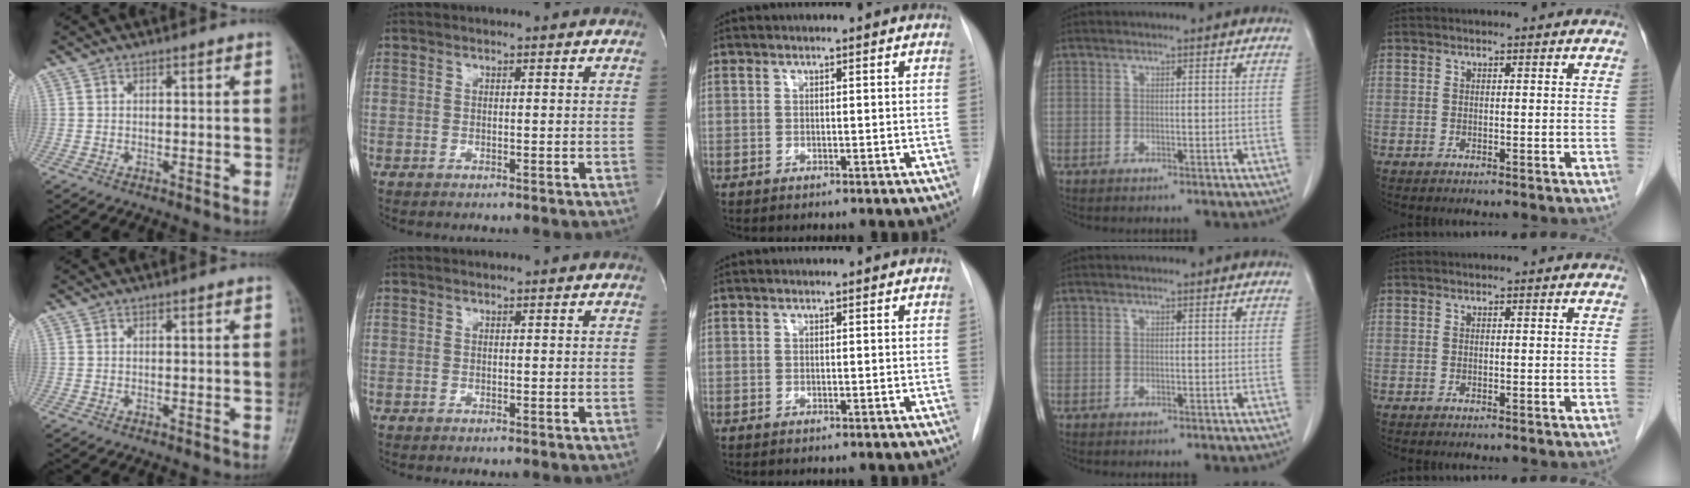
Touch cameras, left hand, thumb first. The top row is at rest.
{}